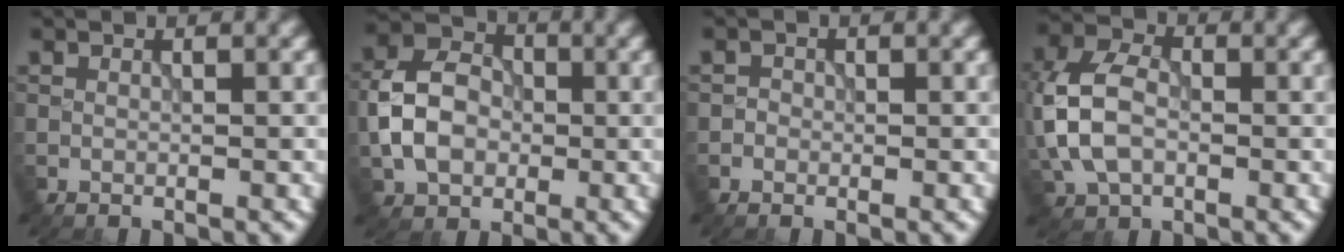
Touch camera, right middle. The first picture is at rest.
{"total": 6.2, "force": [-0.9, 4.8, 3.9], "torque": [-0.079, 0.010, -0.026]}
{"total": 0.7, "force": [-0.3, 0.7, 0.0], "torque": [0.005, -0.001, -0.006]}
{"total": 7.0, "force": [-0.8, 4.9, 4.9], "torque": [-0.120, 0.007, -0.025]}